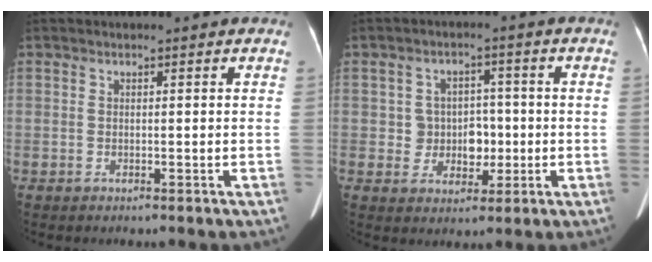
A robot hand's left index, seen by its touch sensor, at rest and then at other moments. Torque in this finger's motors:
{"motor_torque": [0.09, -0.02, 0.08, 0.00]}